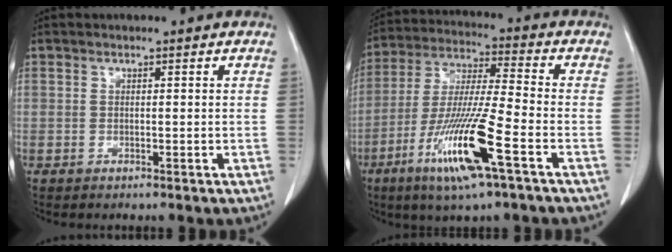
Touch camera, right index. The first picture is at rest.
{"total": 16.4, "force": [-7.1, 0.6, 14.7], "torque": [-0.301, -0.025, -0.134]}